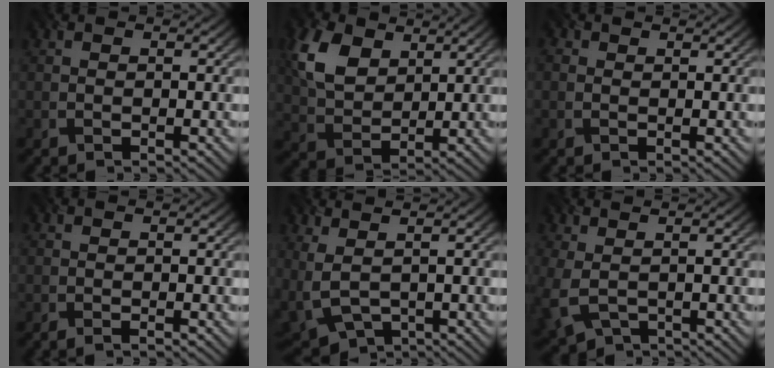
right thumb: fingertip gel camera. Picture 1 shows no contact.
{"total": 8.1, "force": [3.7, 5.1, 5.1], "torque": [-0.133, 0.003, 0.075]}
{"total": 0.9, "force": [0.4, 0.7, 0.4], "torque": [-0.009, 0.000, 0.007]}
{"total": 0.8, "force": [-0.3, 0.0, 0.7], "torque": [-0.014, -0.003, -0.007]}
{"total": 6.5, "force": [1.6, 3.3, 5.3], "torque": [-0.149, -0.014, 0.050]}
{"total": 4.9, "force": [0.0, 2.8, 4.0], "torque": [-0.114, -0.014, 0.008]}